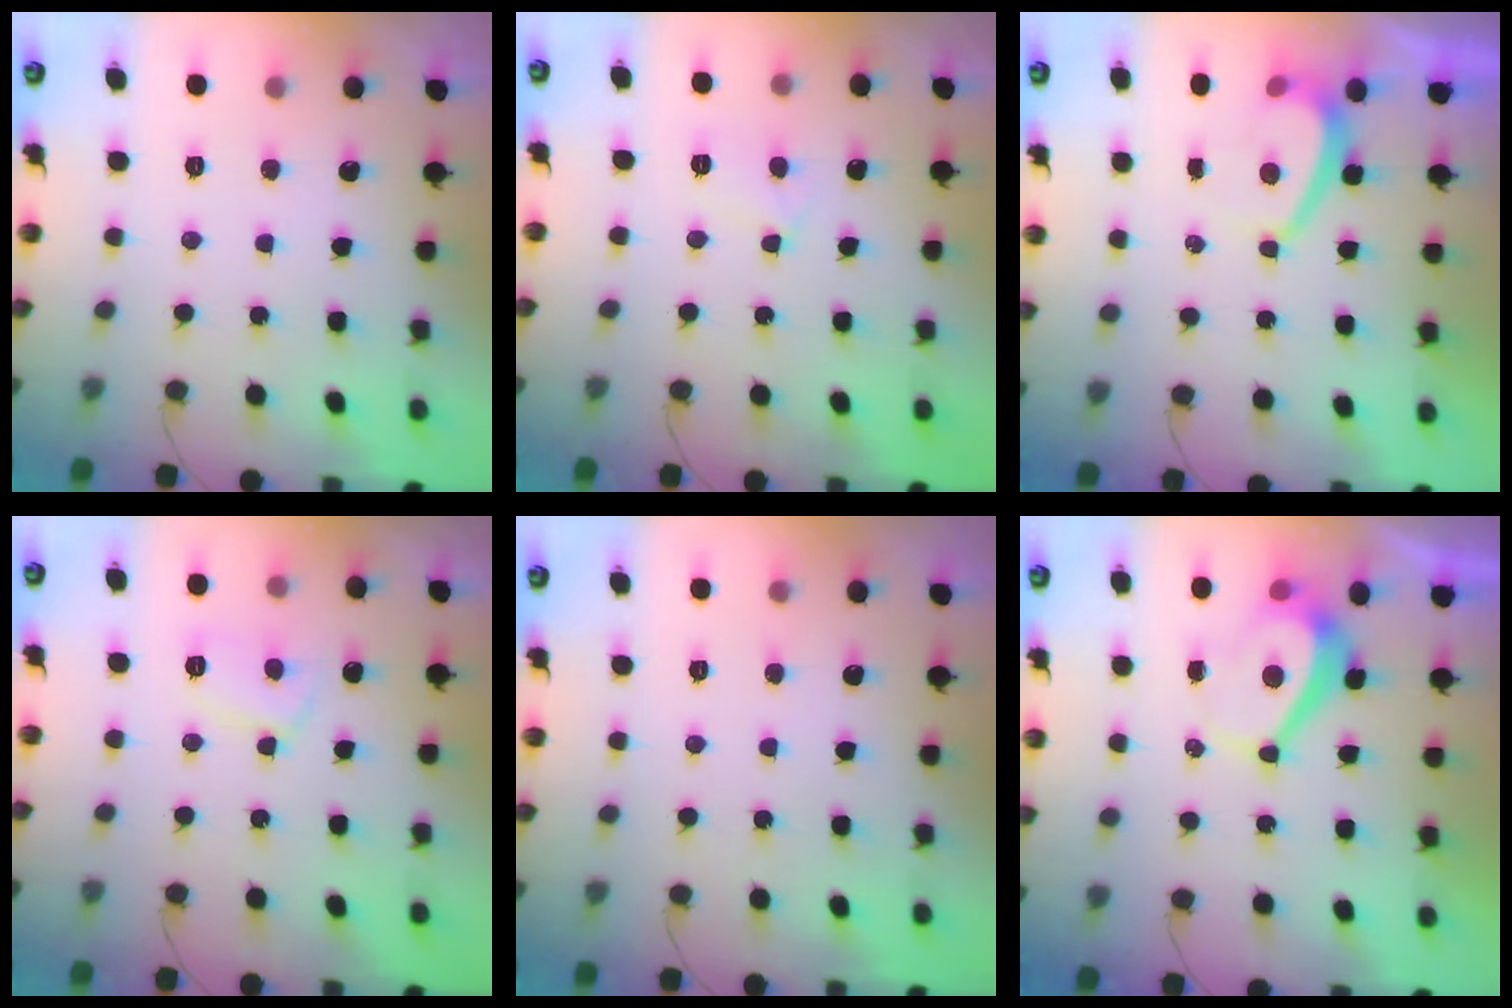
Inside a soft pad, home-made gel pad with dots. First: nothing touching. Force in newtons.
{"total": 4.6, "press": 4.6, "slide": 0.5}
{"total": 1.2, "press": 1.1, "slide": 0.5}
{"total": 6.8, "press": 6.7, "slide": 0.6}
{"total": 0.0}
{"total": 4.3, "press": 4.3, "slide": 0.8}